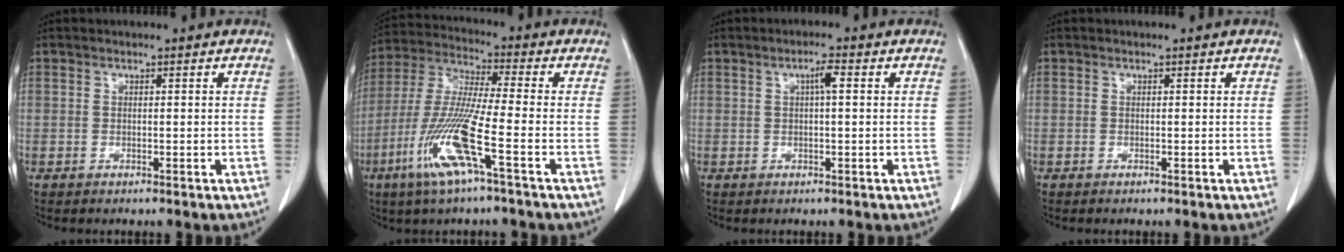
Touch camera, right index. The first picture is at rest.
{"total": 13.1, "force": [-5.5, 0.0, 11.9], "torque": [-0.254, -0.018, -0.114]}
{"total": 2.3, "force": [0.5, 0.2, 2.2], "torque": [-0.039, 0.004, 0.008]}
{"total": 0.0}